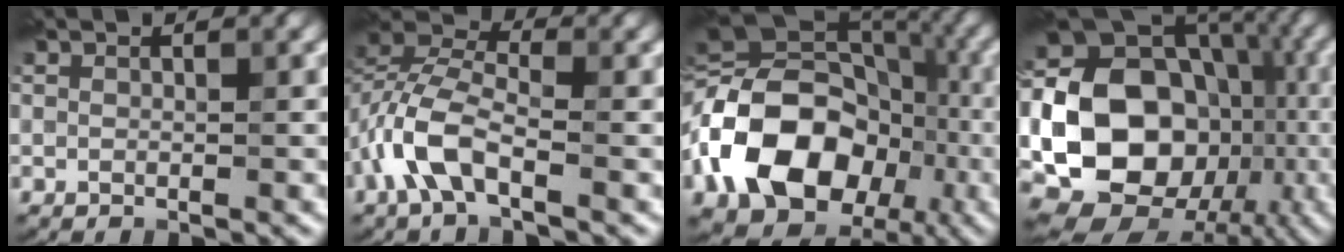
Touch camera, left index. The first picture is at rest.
{"total": 5.8, "force": [-2.9, 2.4, 4.5], "torque": [-0.103, 0.012, -0.065]}
{"total": 16.4, "force": [-4.9, 11.7, 10.4], "torque": [-0.212, 0.013, -0.100]}
{"total": 20.8, "force": [-2.9, 17.4, 11.0], "torque": [-0.181, 0.001, -0.076]}